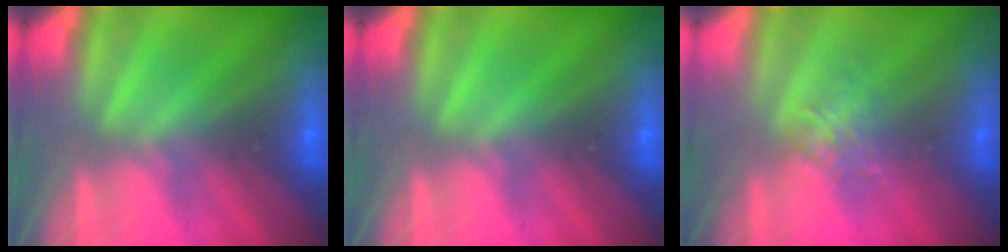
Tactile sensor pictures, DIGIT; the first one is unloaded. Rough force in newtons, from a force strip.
{"total": 0.0}
{"total": 1.9}